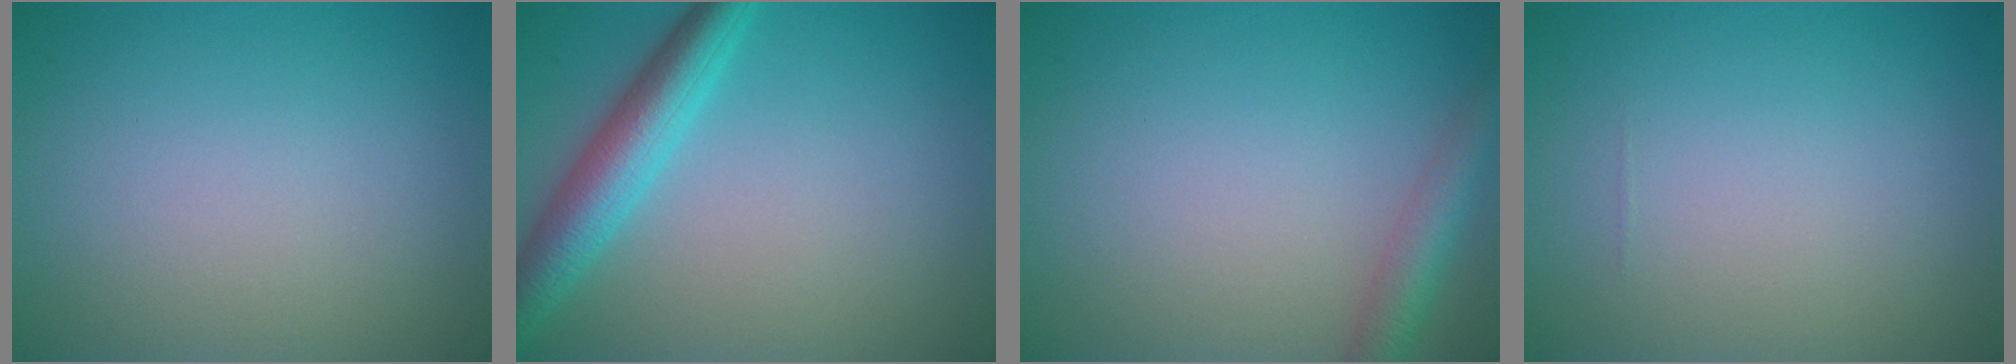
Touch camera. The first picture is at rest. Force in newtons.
{"total": 4.8, "press": 4.8, "slide": 0.1}
{"total": 3.0, "press": 3.0, "slide": 0.1}
{"total": 0.0}